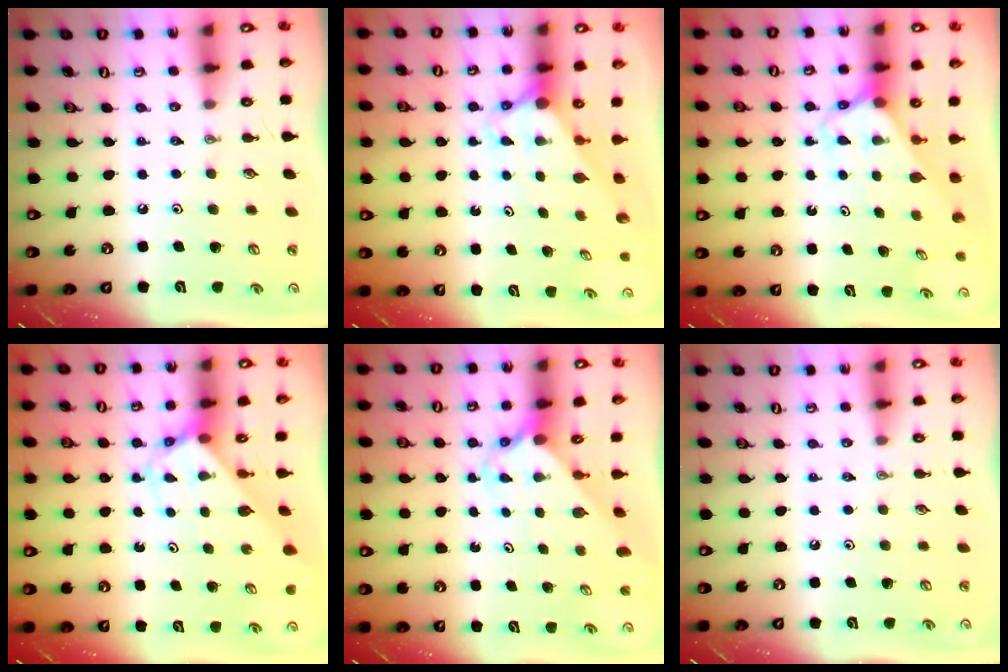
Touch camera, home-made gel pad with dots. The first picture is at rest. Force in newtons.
{"total": 2.8, "press": 2.8, "slide": 0.0}
{"total": 2.6, "press": 2.6, "slide": 0.1}
{"total": 2.7, "press": 2.7, "slide": 0.1}
{"total": 2.4, "press": 2.4, "slide": 0.2}
{"total": 0.0}